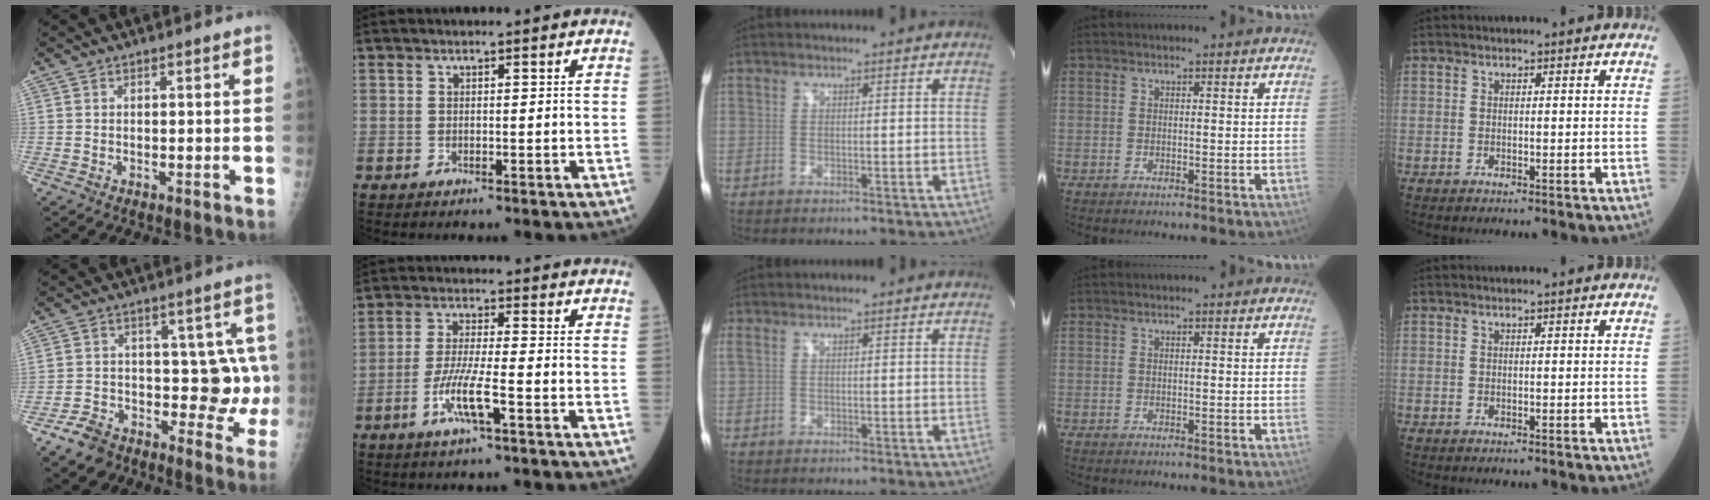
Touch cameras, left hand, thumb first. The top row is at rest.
{"thumb": {"total": 12.3, "force": [-4.4, 8.1, 8.1], "torque": [-0.057, 0.037, -0.061]}, "index": {"total": 6.7, "force": [-3.0, 0.2, 5.9], "torque": [-0.124, -0.008, -0.060]}, "middle": {"total": 0.8, "force": [0.5, 0.4, 0.6], "torque": [-0.031, 0.021, 0.014]}}